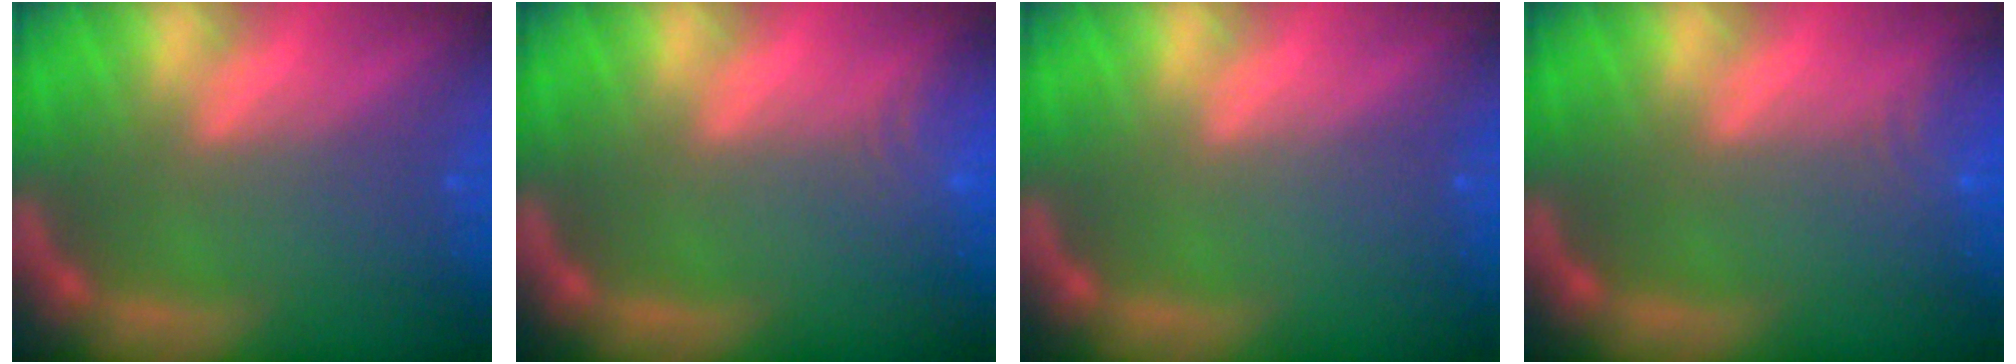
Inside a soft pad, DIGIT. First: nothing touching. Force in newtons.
{"total": 3.5}
{"total": 0.0}
{"total": 3.0}